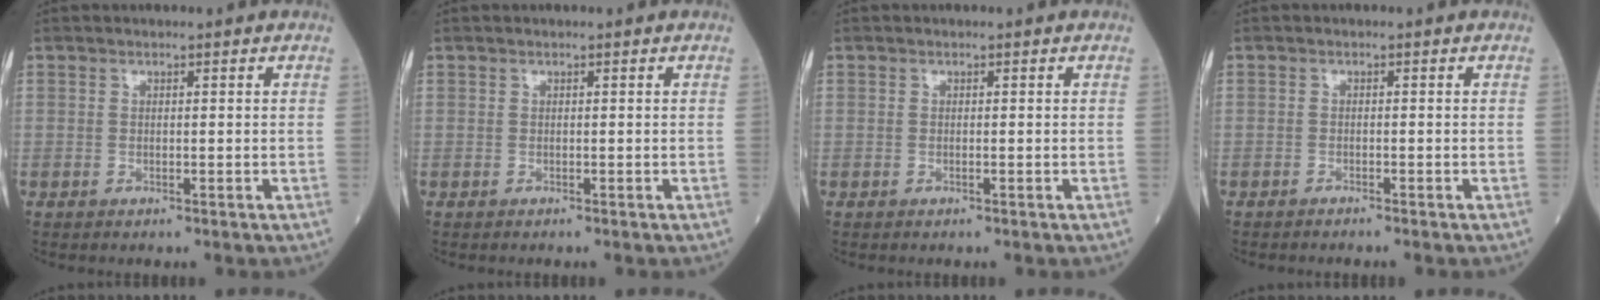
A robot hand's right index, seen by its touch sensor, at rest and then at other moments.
{"total": 0.0}
{"total": 0.0}
{"total": 1.2, "force": [-1.1, -0.1, 0.4], "torque": [-0.006, 0.001, -0.015]}